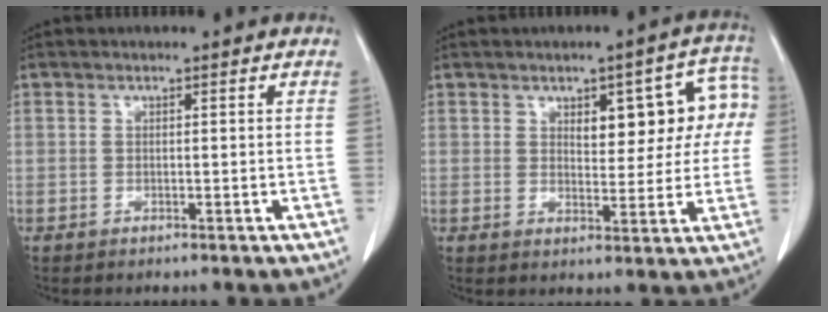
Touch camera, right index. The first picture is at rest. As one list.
[{"total": 9.6, "force": [2.5, 4.2, 8.3], "torque": [-0.088, 0.031, 0.034]}]